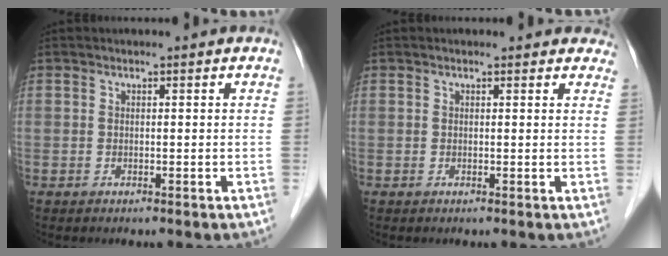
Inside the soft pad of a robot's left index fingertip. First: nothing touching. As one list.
[{"total": 4.1, "force": [3.7, 1.5, 1.2], "torque": [-0.001, 0.007, 0.025]}]